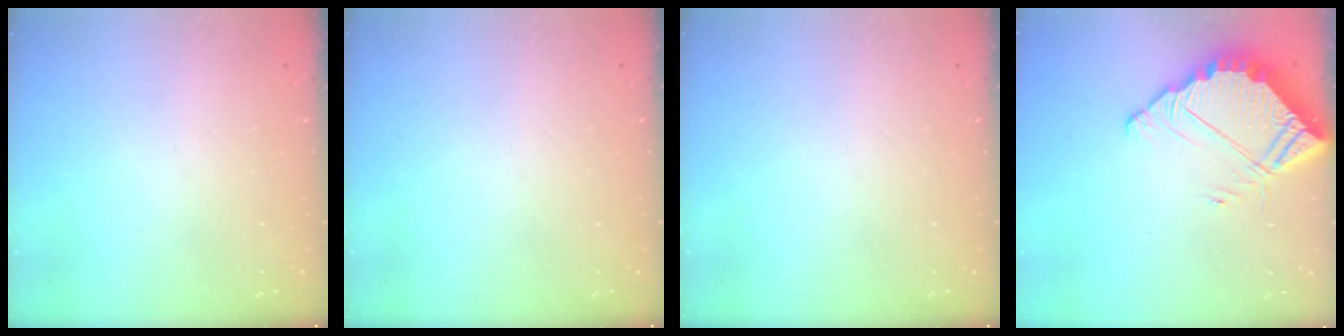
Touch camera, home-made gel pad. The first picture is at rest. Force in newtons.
{"total": 0.0}
{"total": 0.0}
{"total": 5.9, "press": 5.9, "slide": 0.2}